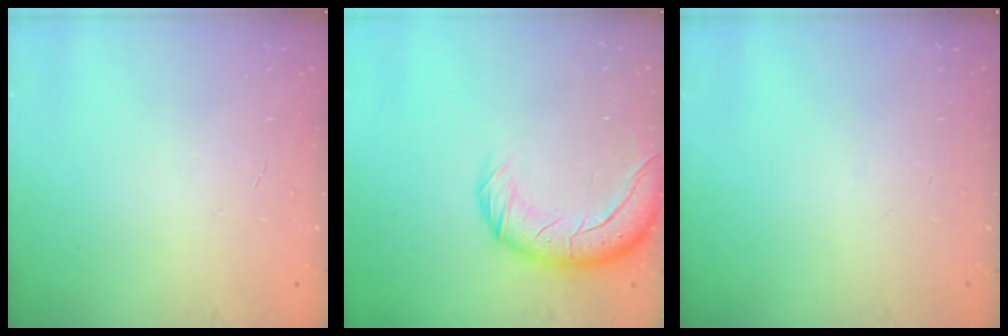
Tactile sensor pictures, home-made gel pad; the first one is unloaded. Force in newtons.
{"total": 13.4, "press": 12.9, "slide": 3.5}
{"total": 0.0}